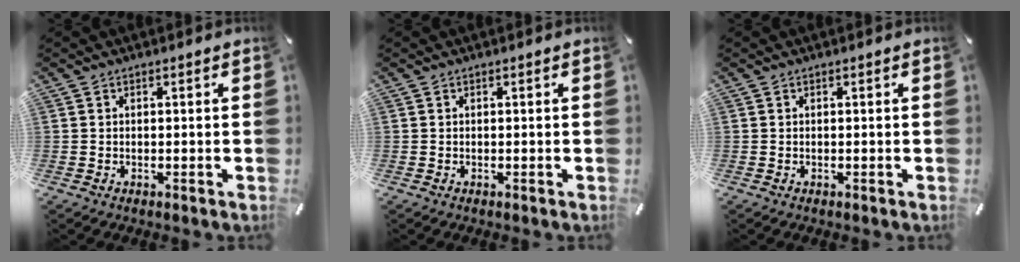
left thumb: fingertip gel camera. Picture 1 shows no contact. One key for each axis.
{"total": 0.0}
{"total": 0.0}